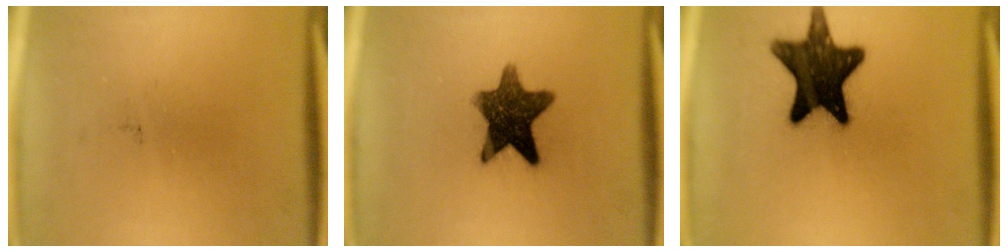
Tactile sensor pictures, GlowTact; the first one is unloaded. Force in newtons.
{"total": 11.3}
{"total": 14.7}